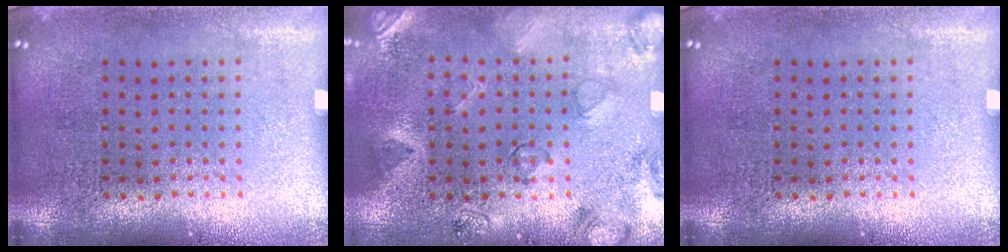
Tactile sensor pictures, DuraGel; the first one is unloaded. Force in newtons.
{"total": 2.5, "press": 1.8, "slide": 1.8}
{"total": 0.0}